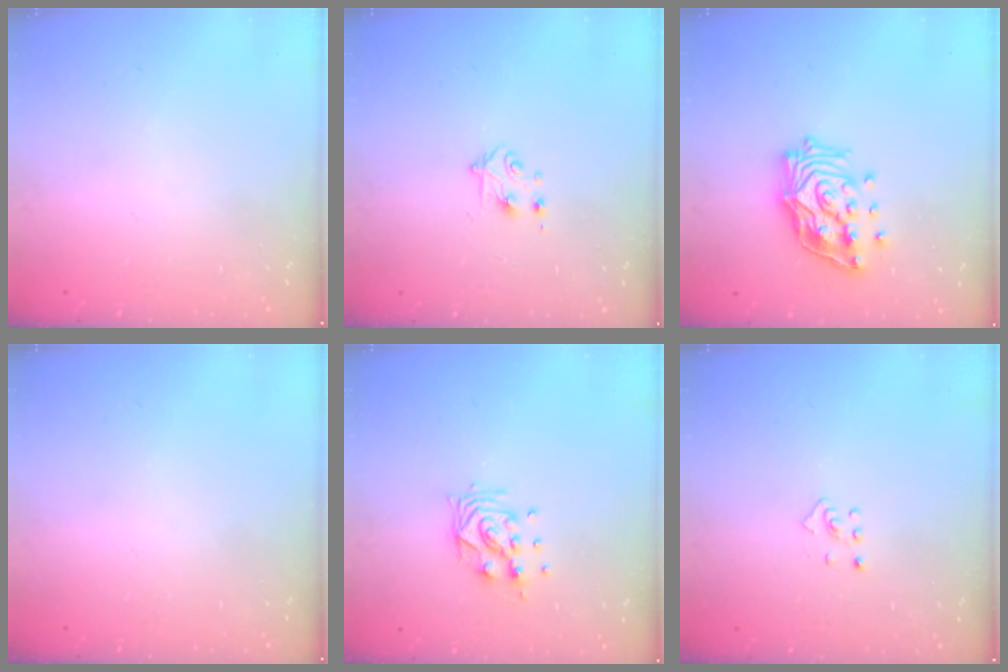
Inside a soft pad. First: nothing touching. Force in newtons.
{"total": 4.9, "press": 4.8, "slide": 0.7}
{"total": 17.0, "press": 16.9, "slide": 2.0}
{"total": 0.0}
{"total": 10.0, "press": 9.9, "slide": 1.2}
{"total": 2.5, "press": 2.4, "slide": 0.8}